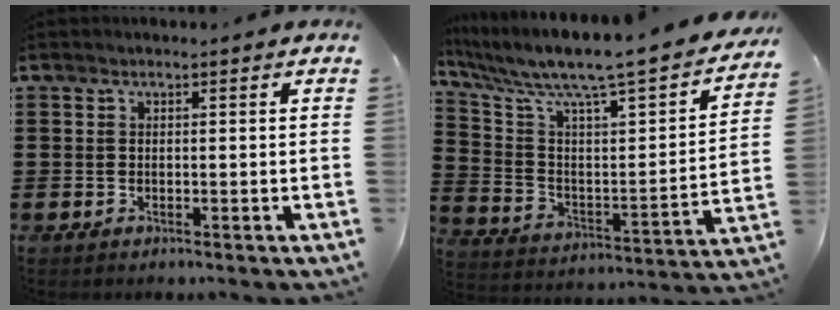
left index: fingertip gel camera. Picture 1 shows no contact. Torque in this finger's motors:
{"motor_torque": [0.86, -0.64, 1.05, 0.21]}